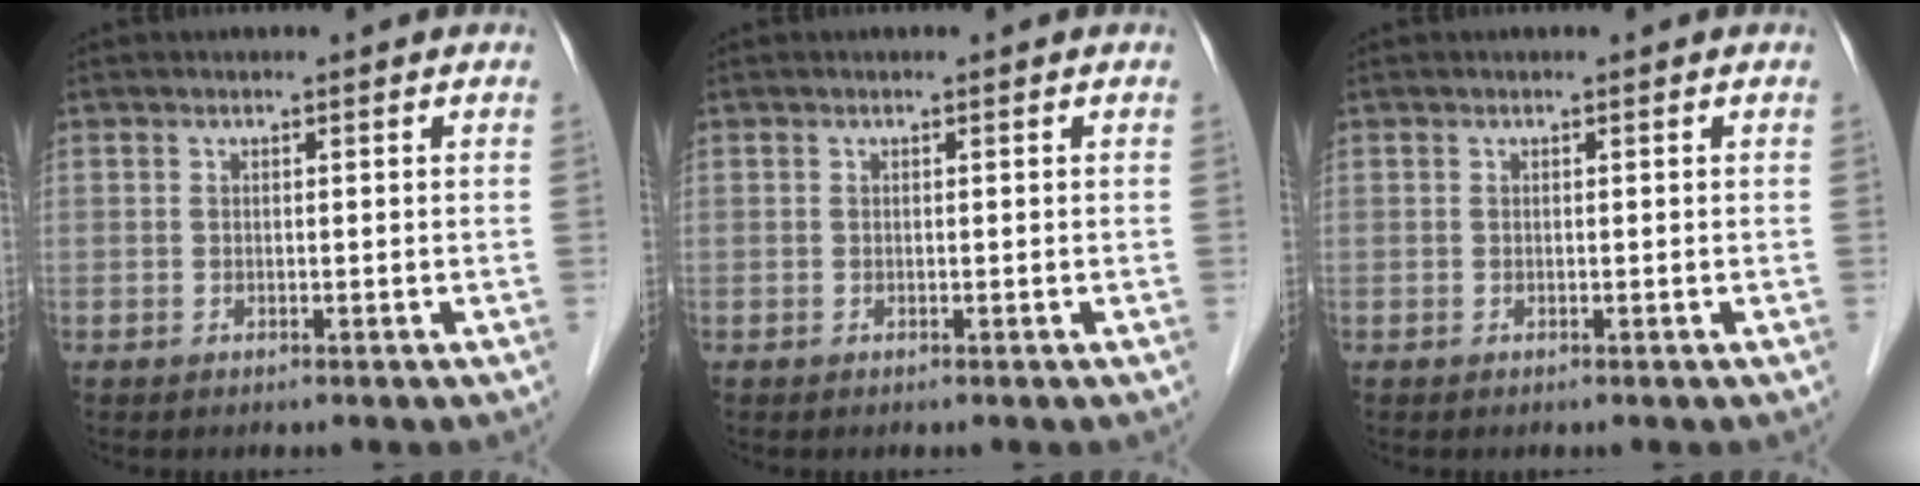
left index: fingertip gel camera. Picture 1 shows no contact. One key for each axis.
{"total": 0.0}
{"total": 0.0}